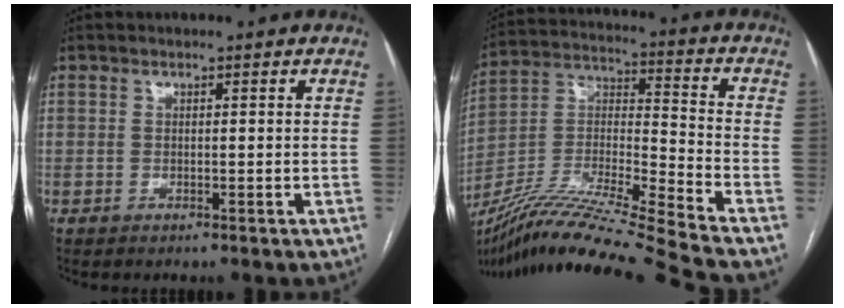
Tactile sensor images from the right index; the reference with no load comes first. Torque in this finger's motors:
{"motor_torque": [0.19, -1.95, 0.23, 0.10]}